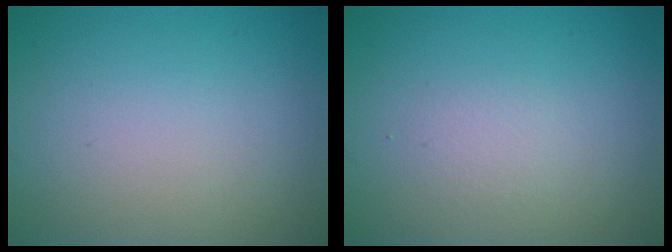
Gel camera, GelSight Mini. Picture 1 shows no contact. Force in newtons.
{"total": 1.1, "press": 1.1, "slide": 0.1}